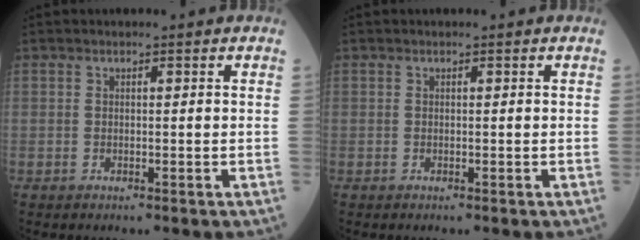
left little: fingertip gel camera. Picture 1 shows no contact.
{"total": 0.0}